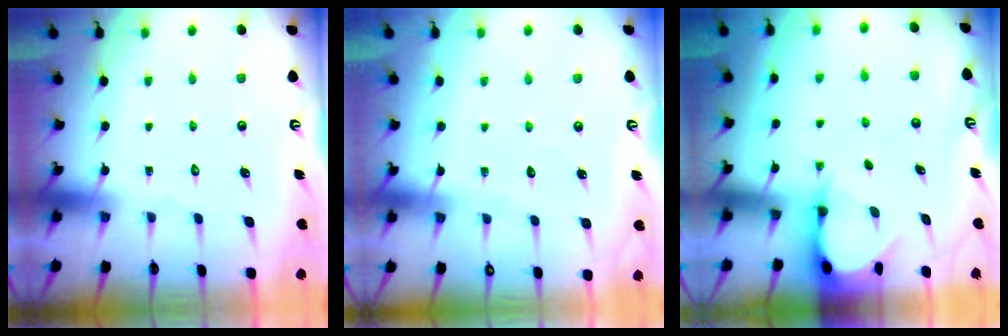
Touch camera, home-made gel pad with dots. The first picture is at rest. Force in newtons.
{"total": 2.3, "press": 2.3, "slide": 0.3}
{"total": 3.2, "press": 3.2, "slide": 0.3}